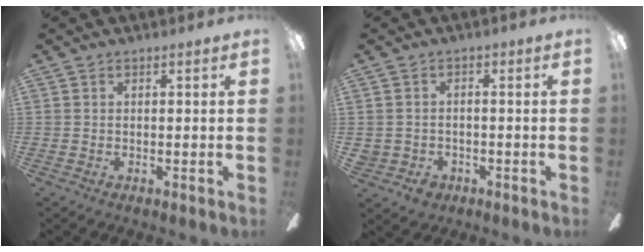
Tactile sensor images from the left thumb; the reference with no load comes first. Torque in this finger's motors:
{"motor_torque": [-0.15, -0.15, 0.24, 0.37, 0.01]}